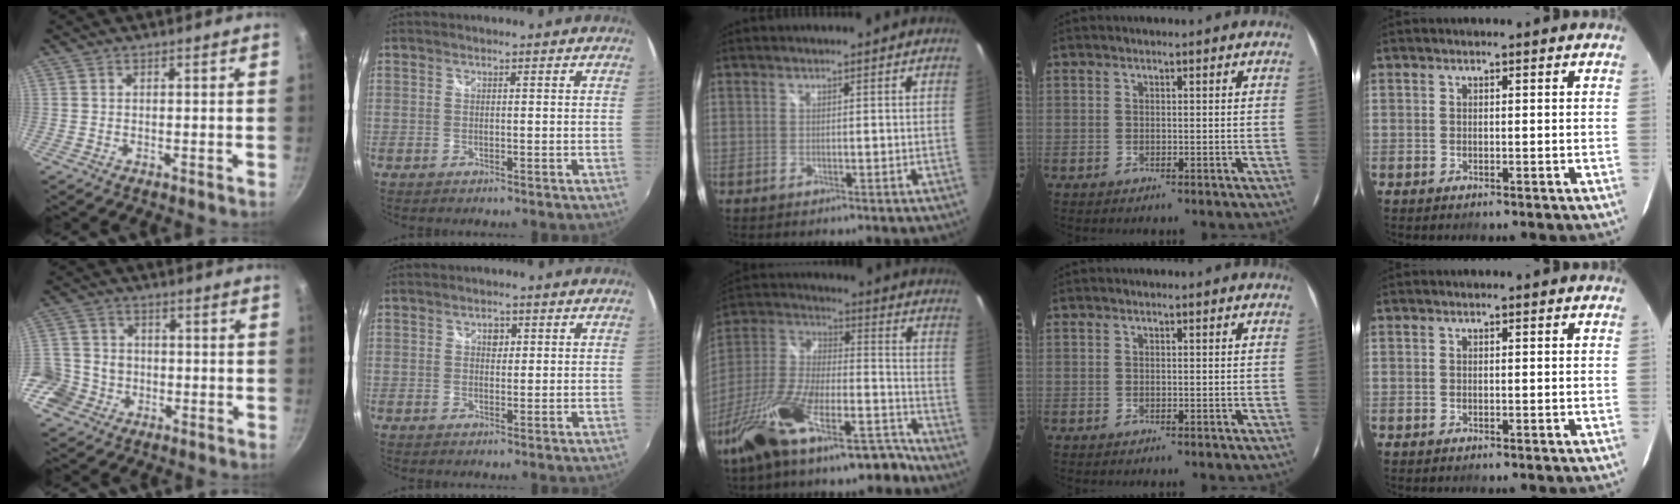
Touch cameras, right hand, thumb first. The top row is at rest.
{"thumb": {"total": 10.8, "force": [-3.6, 9.5, 3.8], "torque": [-0.059, 0.035, -0.075]}, "index": {"total": 1.7, "force": [0.5, 1.4, 0.8], "torque": [-0.009, 0.005, 0.007]}, "middle": {"total": 21.7, "force": [-15.2, 7.5, 13.5], "torque": [-0.256, 0.003, -0.256]}}